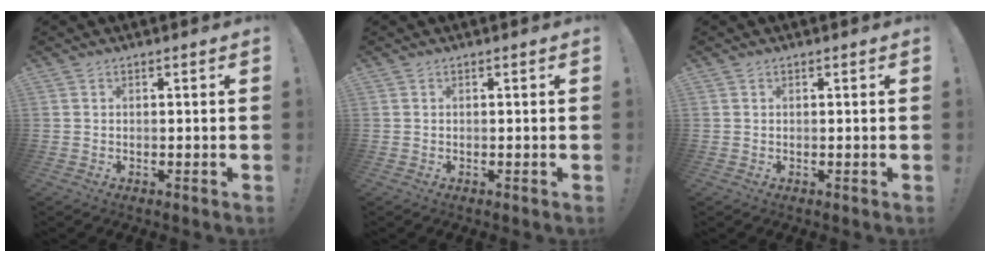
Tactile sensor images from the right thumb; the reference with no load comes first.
{"total": 0.0}
{"total": 0.0}